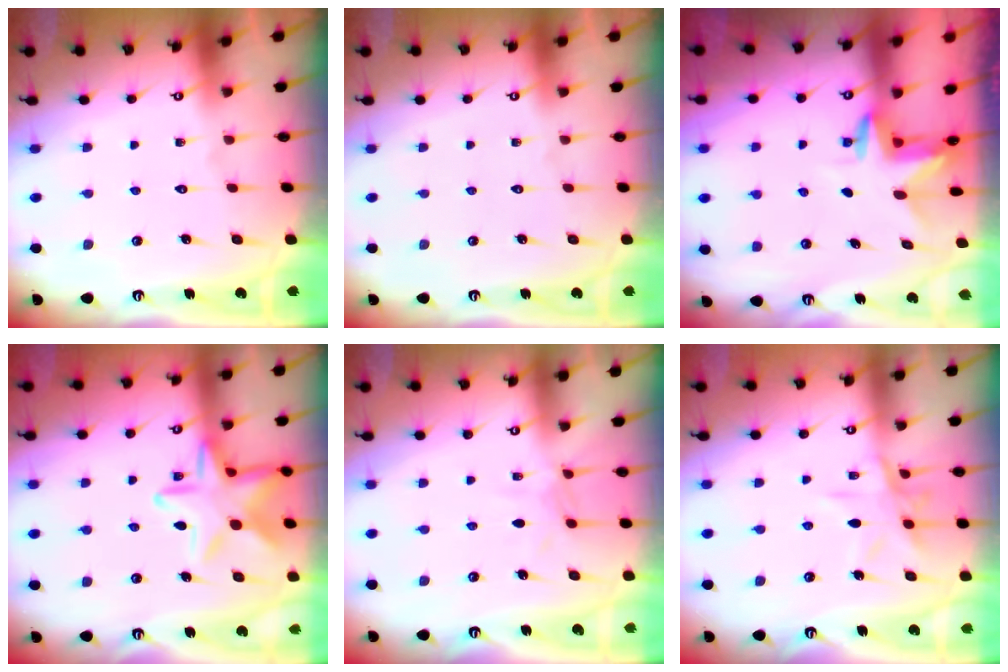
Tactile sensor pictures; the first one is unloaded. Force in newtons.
{"total": 0.0}
{"total": 3.2, "press": 3.2, "slide": 0.3}
{"total": 15.3, "press": 15.3, "slide": 0.9}
{"total": 4.9, "press": 4.9, "slide": 0.1}
{"total": 10.0, "press": 10.0, "slide": 0.8}